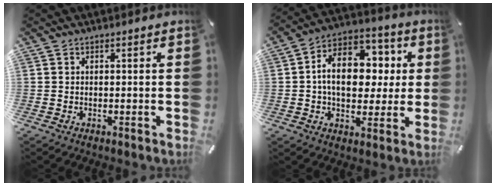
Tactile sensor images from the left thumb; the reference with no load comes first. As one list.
[{"total": 15.1, "force": [1.1, 10.8, 10.5], "torque": [-0.167, 0.000, 0.022]}]